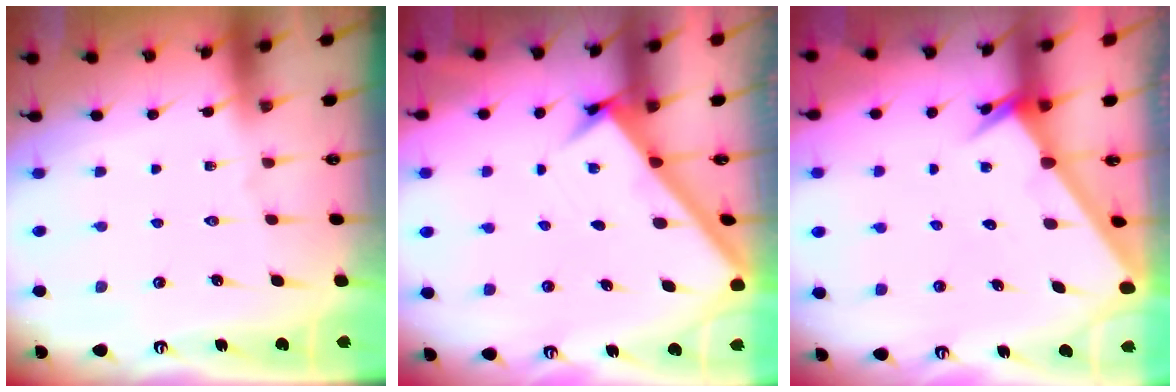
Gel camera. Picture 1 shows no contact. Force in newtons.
{"total": 3.1, "press": 3.1, "slide": 0.4}
{"total": 2.5, "press": 2.5, "slide": 0.2}